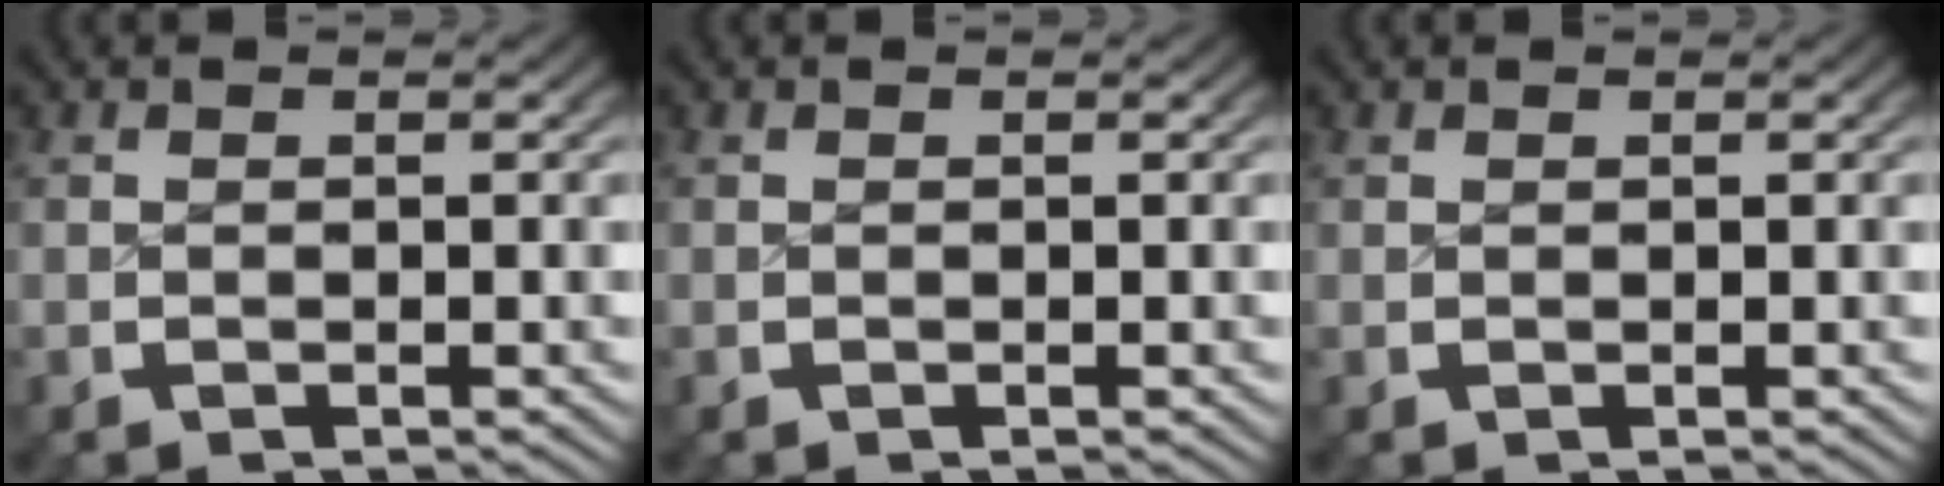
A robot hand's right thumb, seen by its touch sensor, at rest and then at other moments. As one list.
[{"total": 0.0}, {"total": 0.0}]